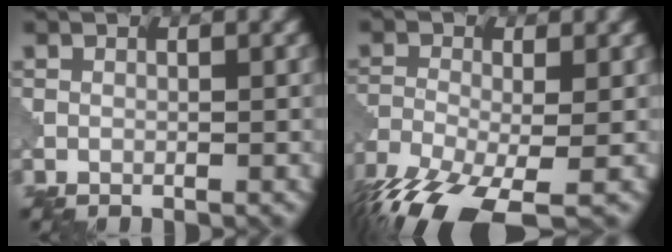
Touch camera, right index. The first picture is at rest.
{"total": 10.0, "force": [-6.6, 3.5, 6.6], "torque": [-0.150, -0.023, -0.122]}